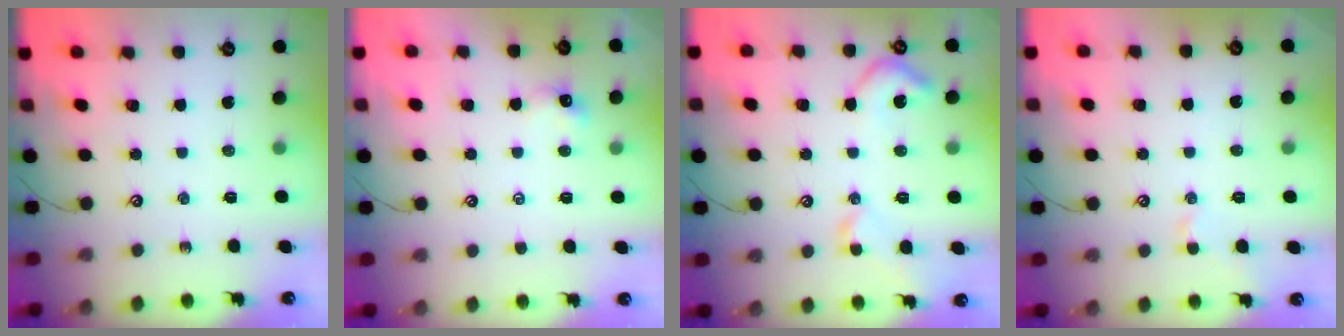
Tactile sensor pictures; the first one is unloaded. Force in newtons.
{"total": 0.0}
{"total": 5.8, "press": 5.7, "slide": 1.0}
{"total": 0.8, "press": 0.7, "slide": 0.5}